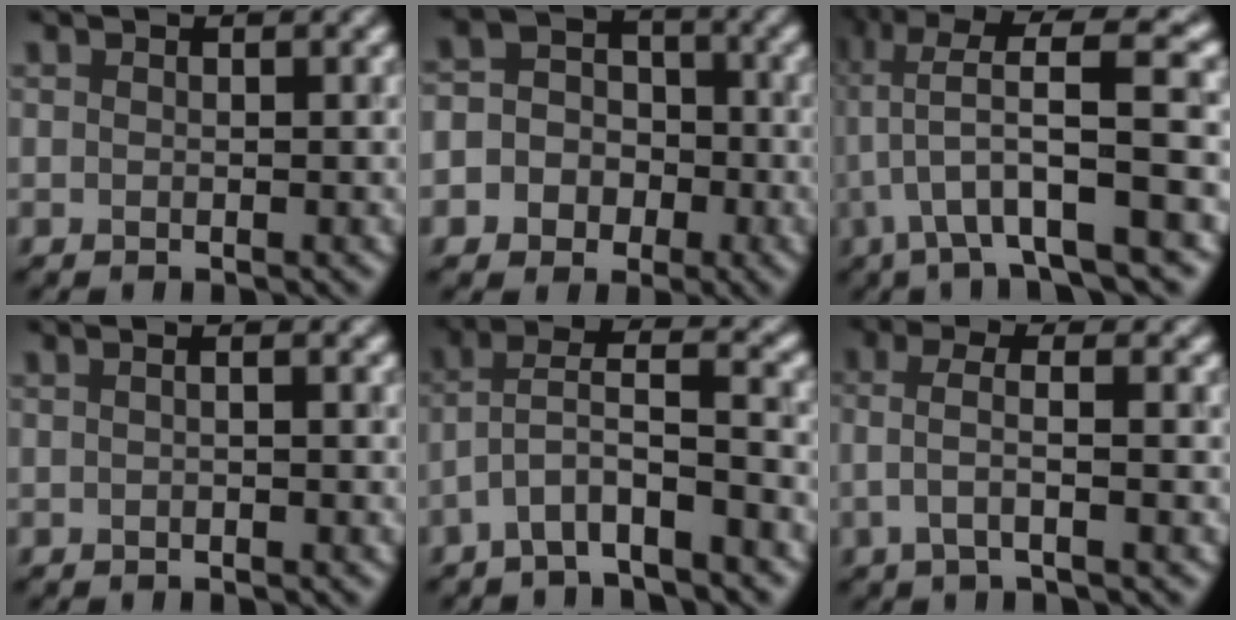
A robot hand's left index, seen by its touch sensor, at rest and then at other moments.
{"total": 5.7, "force": [-2.4, 5.1, 1.1], "torque": [-0.010, 0.020, -0.049]}
{"total": 11.3, "force": [0.3, 2.5, 11.1], "torque": [-0.193, 0.034, 0.034]}
{"total": 1.8, "force": [0.4, 0.9, 1.5], "torque": [0.001, 0.010, -0.013]}
{"total": 4.8, "force": [-3.0, 0.7, 3.7], "torque": [-0.078, 0.021, -0.050]}
{"total": 2.1, "force": [-0.6, 0.3, 2.0], "torque": [-0.045, 0.016, -0.005]}